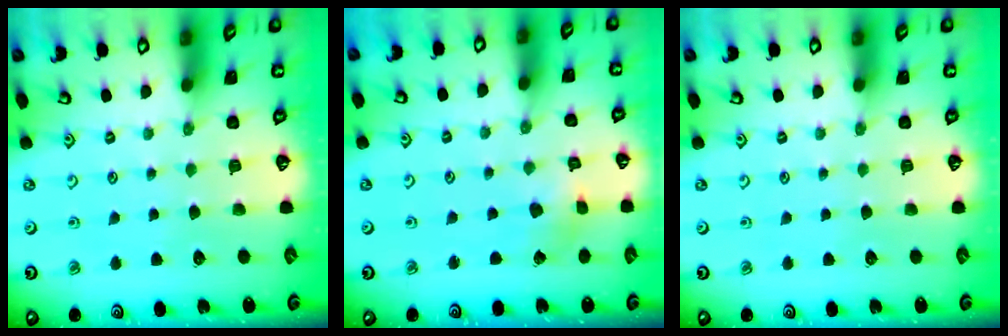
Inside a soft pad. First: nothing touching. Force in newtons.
{"total": 3.0, "press": 3.0, "slide": 0.4}
{"total": 0.0}